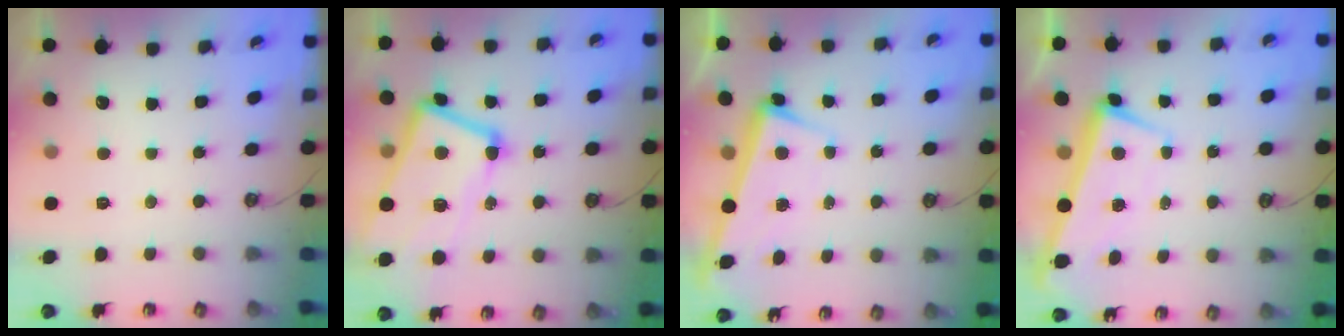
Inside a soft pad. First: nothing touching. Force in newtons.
{"total": 11.9, "press": 11.6, "slide": 2.3}
{"total": 2.5, "press": 2.2, "slide": 1.1}
{"total": 1.8, "press": 0.8, "slide": 1.6}